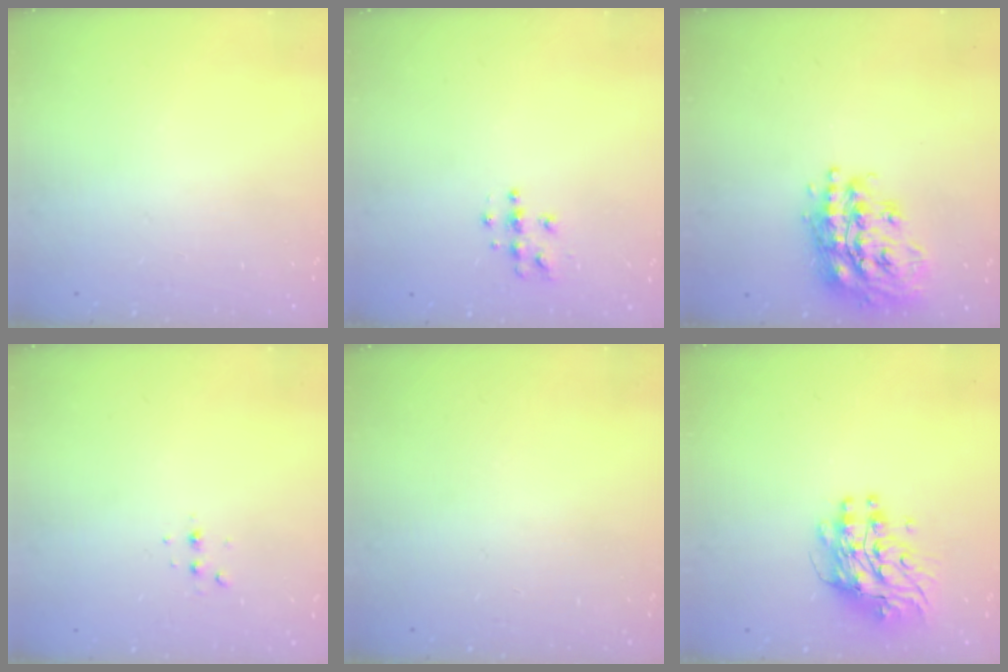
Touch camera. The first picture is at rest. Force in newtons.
{"total": 4.3, "press": 4.3, "slide": 0.4}
{"total": 19.6, "press": 19.5, "slide": 1.5}
{"total": 2.8, "press": 2.8, "slide": 0.7}
{"total": 0.0}
{"total": 9.8, "press": 9.7, "slide": 0.8}